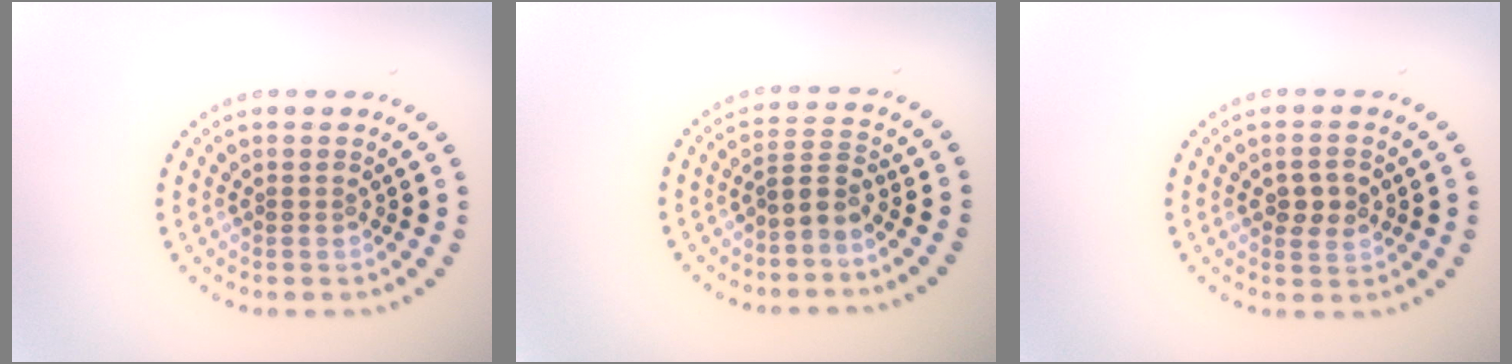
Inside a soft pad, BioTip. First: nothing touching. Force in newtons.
{"total": 2.2, "press": 1.4, "slide": 1.7}
{"total": 2.0, "press": 2.0, "slide": 0.2}